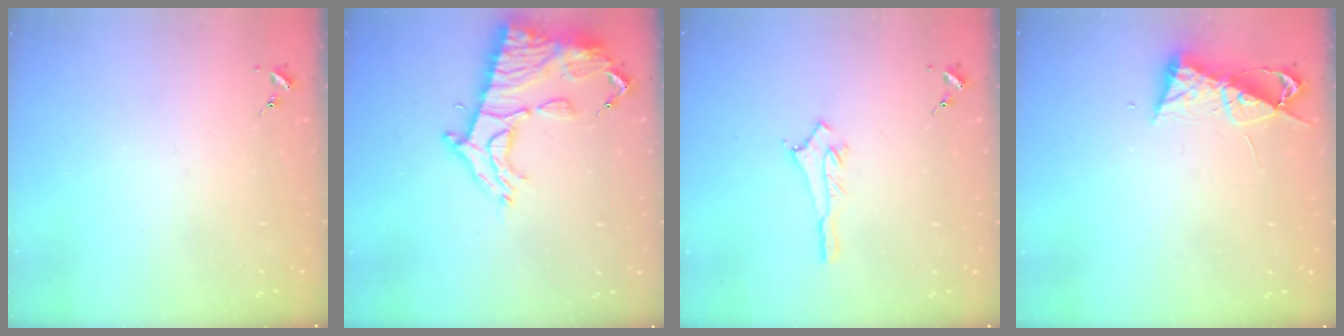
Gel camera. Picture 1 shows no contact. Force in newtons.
{"total": 15.9, "press": 15.9, "slide": 1.4}
{"total": 2.8, "press": 2.8, "slide": 0.4}
{"total": 8.3, "press": 8.2, "slide": 0.8}